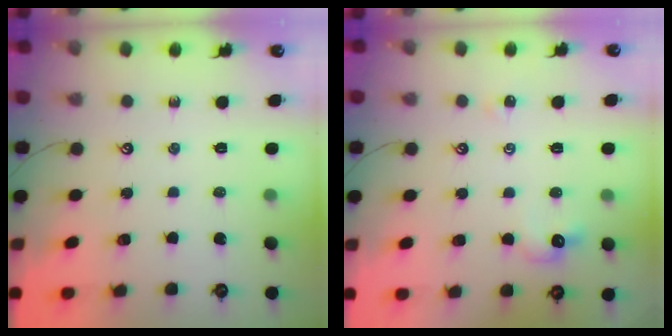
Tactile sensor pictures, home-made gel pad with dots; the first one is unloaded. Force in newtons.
{"total": 3.1, "press": 3.1, "slide": 0.7}